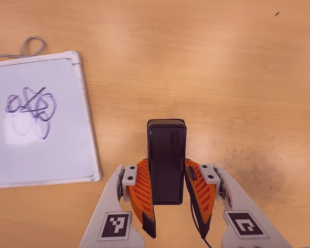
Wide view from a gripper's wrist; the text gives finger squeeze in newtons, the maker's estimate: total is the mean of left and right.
{"total": 4.4, "left": 3.1, "right": 5.7}